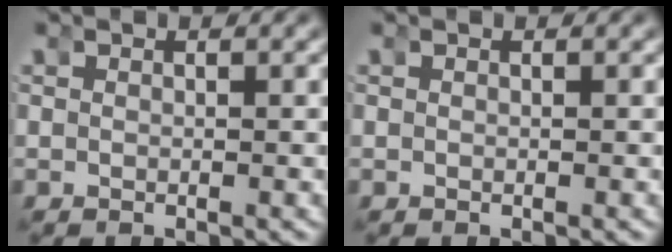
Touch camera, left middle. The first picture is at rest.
{"total": 0.0}